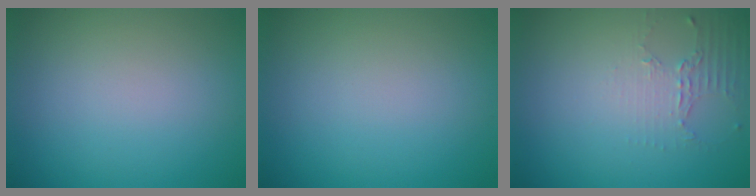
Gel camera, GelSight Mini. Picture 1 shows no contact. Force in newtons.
{"total": 0.0}
{"total": 2.0, "press": 1.5, "slide": 1.4}